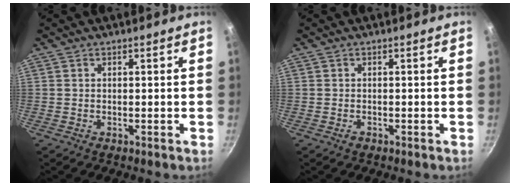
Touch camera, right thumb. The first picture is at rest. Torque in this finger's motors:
{"motor_torque": [-0.40, -0.01, -0.29, 0.17, 0.02]}